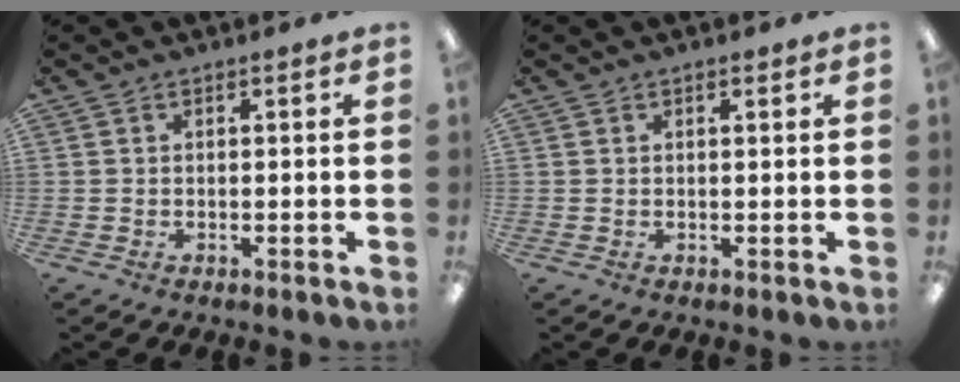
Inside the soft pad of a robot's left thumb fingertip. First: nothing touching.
{"total": 0.8, "force": [0.6, 0.2, 0.4], "torque": [-0.010, 0.000, 0.011]}